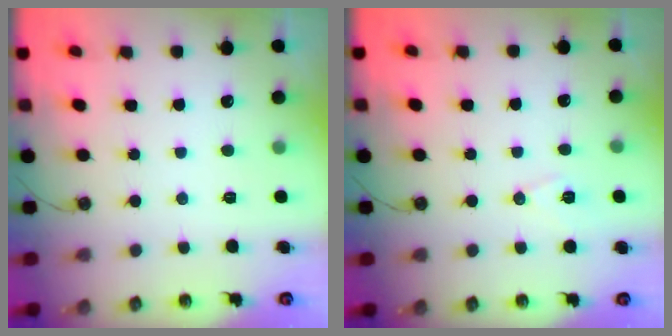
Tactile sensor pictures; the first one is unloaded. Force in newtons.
{"total": 6.9, "press": 5.8, "slide": 3.7}